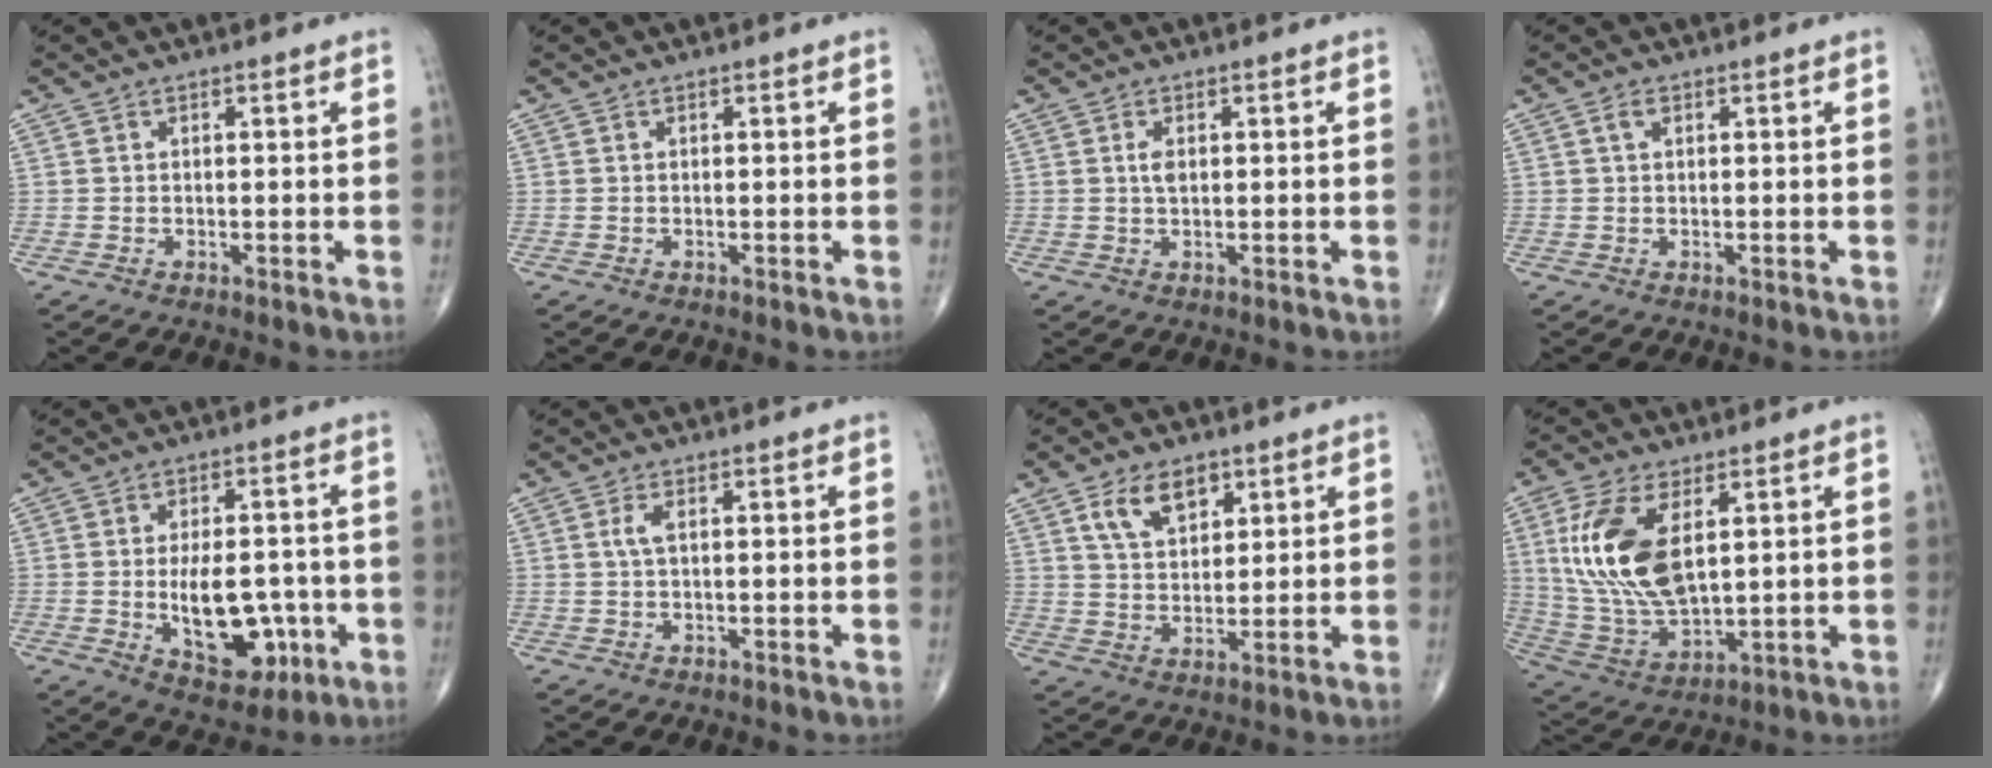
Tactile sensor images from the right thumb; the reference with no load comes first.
{"total": 0.0}
{"total": 1.9, "force": [0.4, 1.0, 1.6], "torque": [-0.032, -0.002, 0.008]}
{"total": 2.3, "force": [0.9, 1.2, 1.7], "torque": [-0.036, 0.009, 0.018]}
{"total": 12.9, "force": [-2.6, 7.2, 10.4], "torque": [-0.130, 0.006, -0.022]}
{"total": 1.9, "force": [0.4, 0.6, 1.7], "torque": [-0.045, 0.006, 0.010]}
{"total": 8.2, "force": [4.2, 4.8, 5.0], "torque": [-0.069, -0.020, 0.080]}
{"total": 17.1, "force": [4.4, 8.5, 14.1], "torque": [-0.289, -0.019, 0.095]}